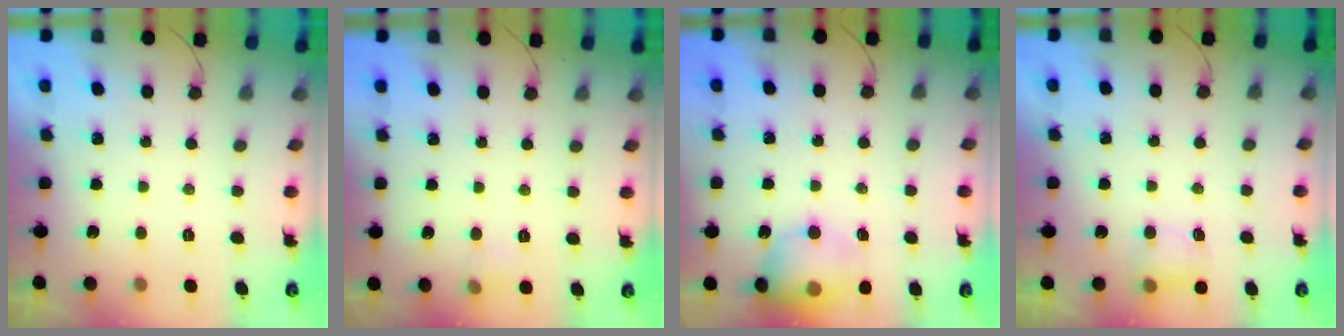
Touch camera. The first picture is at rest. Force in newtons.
{"total": 4.3, "press": 4.1, "slide": 1.3}
{"total": 13.3, "press": 13.1, "slide": 2.2}
{"total": 5.0, "press": 4.8, "slide": 1.0}